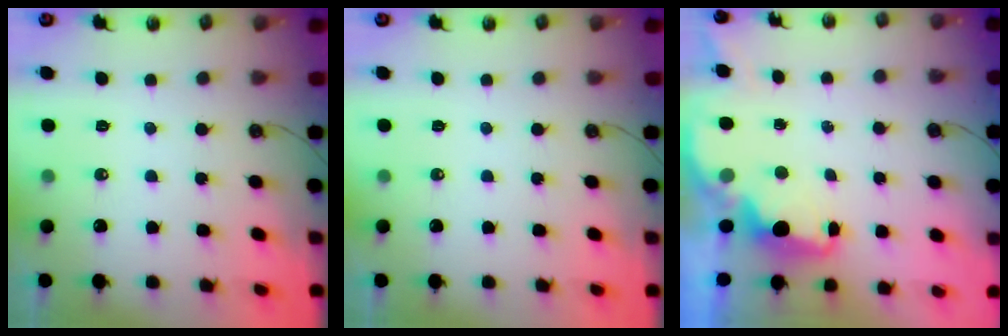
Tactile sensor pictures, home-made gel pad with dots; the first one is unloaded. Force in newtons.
{"total": 0.0}
{"total": 2.2, "press": 2.0, "slide": 0.8}